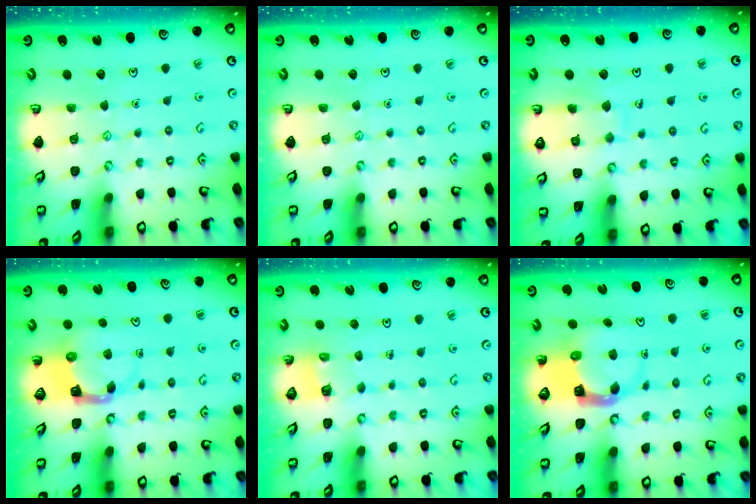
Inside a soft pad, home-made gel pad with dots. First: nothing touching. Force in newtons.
{"total": 0.0}
{"total": 6.9, "press": 6.9, "slide": 0.7}
{"total": 3.8, "press": 3.7, "slide": 0.7}
{"total": 3.3, "press": 3.3, "slide": 0.1}
{"total": 5.6, "press": 5.6, "slide": 0.8}